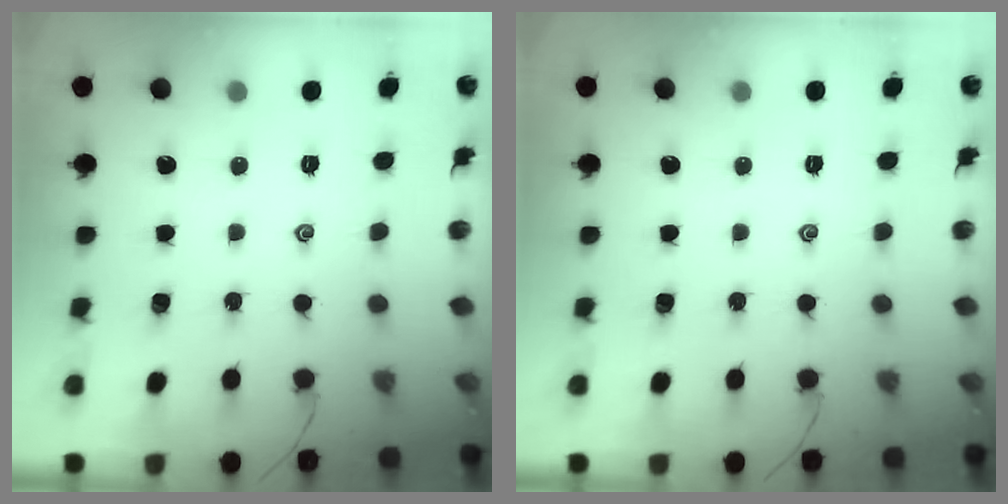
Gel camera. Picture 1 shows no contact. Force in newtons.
{"total": 0.0}